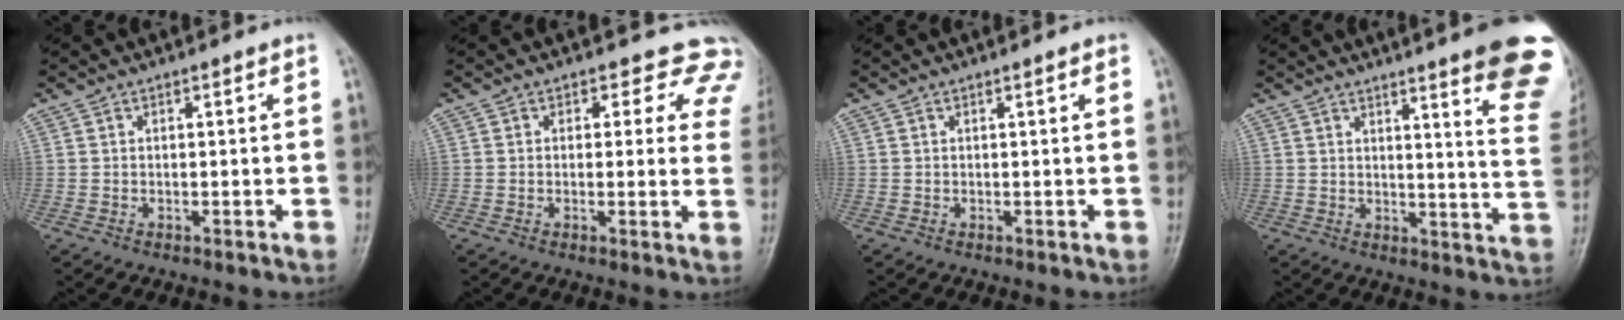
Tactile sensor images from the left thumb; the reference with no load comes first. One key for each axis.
{"total": 8.3, "fx": 6.5, "fy": 4.8, "fz": 1.9, "tx": 0.037, "ty": -0.023, "tz": 0.041}
{"total": 0.5, "fx": 0.2, "fy": 0.0, "fz": 0.5, "tx": -0.009, "ty": 0.001, "tz": 0.002}
{"total": 16.5, "fx": 11.4, "fy": 1.3, "fz": 11.9, "tx": -0.119, "ty": -0.077, "tz": 0.125}